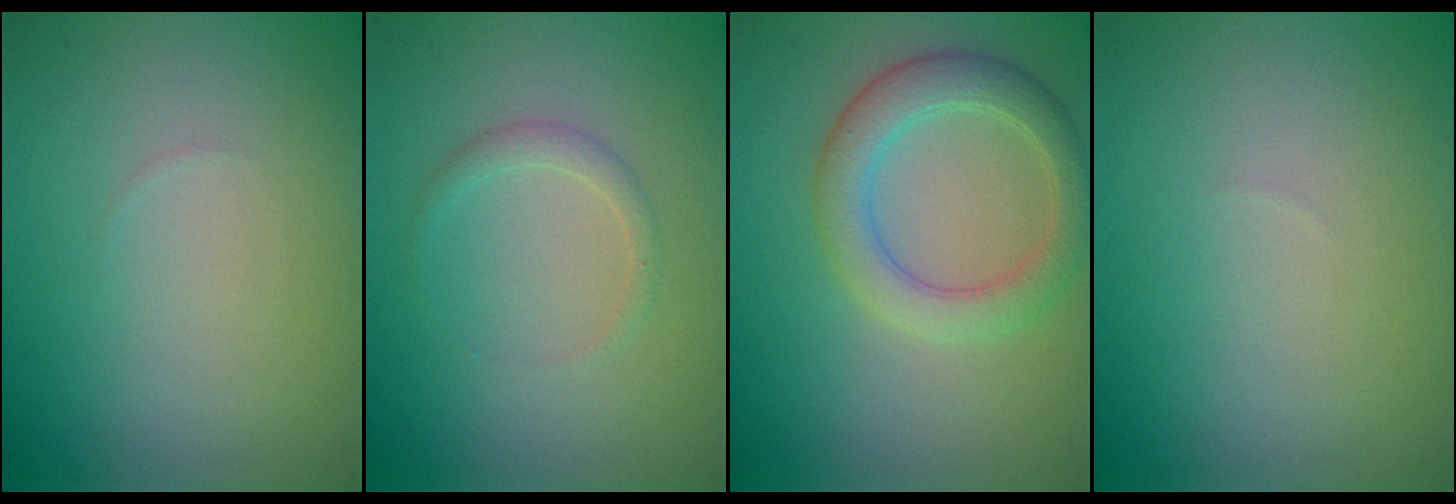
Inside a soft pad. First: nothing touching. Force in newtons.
{"total": 1.1, "press": 1.1, "slide": 0.1}
{"total": 4.1, "press": 4.1, "slide": 0.1}
{"total": 0.0}